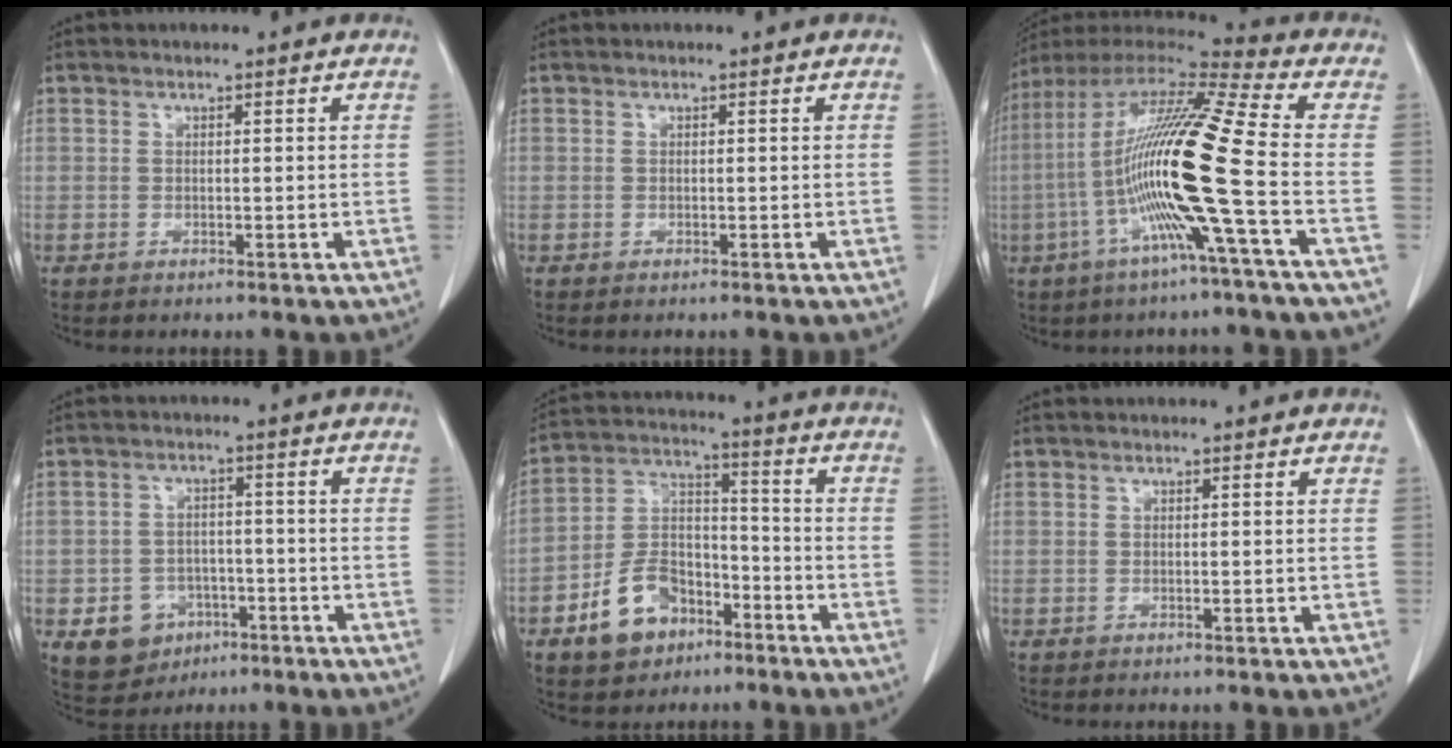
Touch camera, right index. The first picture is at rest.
{"total": 0.0}
{"total": 19.2, "force": [-4.2, -1.2, 18.8], "torque": [-0.359, -0.004, -0.096]}
{"total": 7.1, "force": [-3.0, 6.0, 2.3], "torque": [-0.042, 0.006, -0.035]}
{"total": 10.9, "force": [-6.0, 7.1, 5.7], "torque": [-0.118, 0.022, -0.100]}
{"total": 0.0}